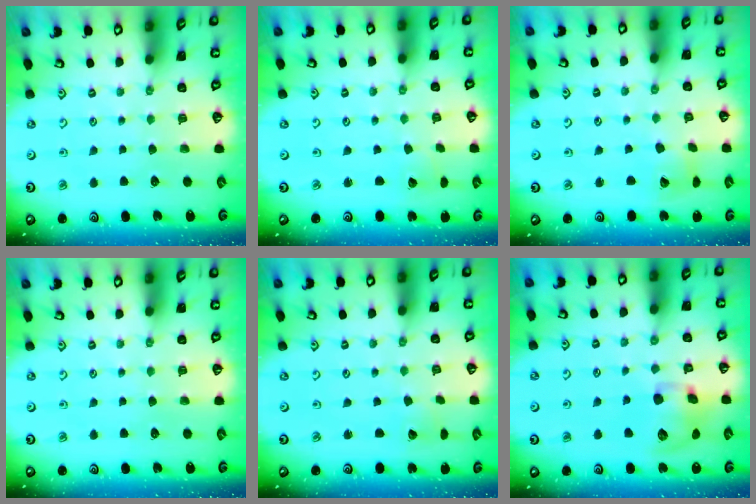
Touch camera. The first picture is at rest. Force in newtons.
{"total": 2.1, "press": 2.1, "slide": 0.1}
{"total": 5.5, "press": 5.4, "slide": 0.8}
{"total": 0.0}
{"total": 2.3, "press": 2.3, "slide": 0.1}
{"total": 12.1, "press": 12.0, "slide": 1.9}